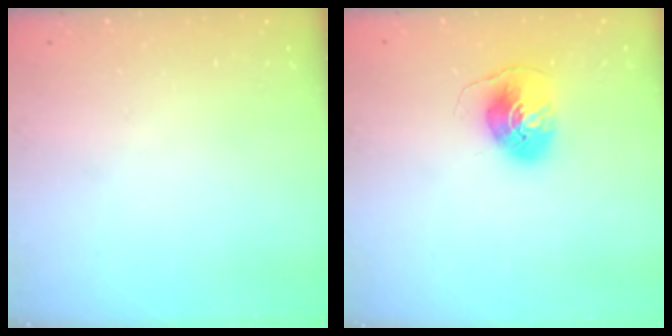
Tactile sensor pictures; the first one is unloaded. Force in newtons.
{"total": 8.4, "press": 8.3, "slide": 0.7}